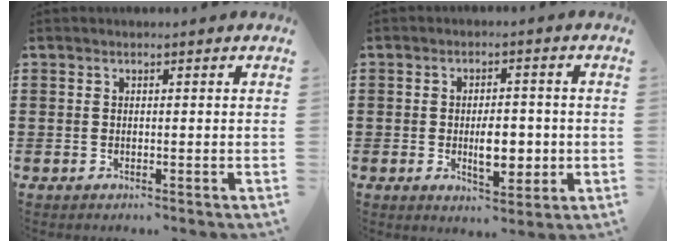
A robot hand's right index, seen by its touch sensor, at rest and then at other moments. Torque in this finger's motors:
{"motor_torque": [0.44, -0.12, 0.28, 0.08]}